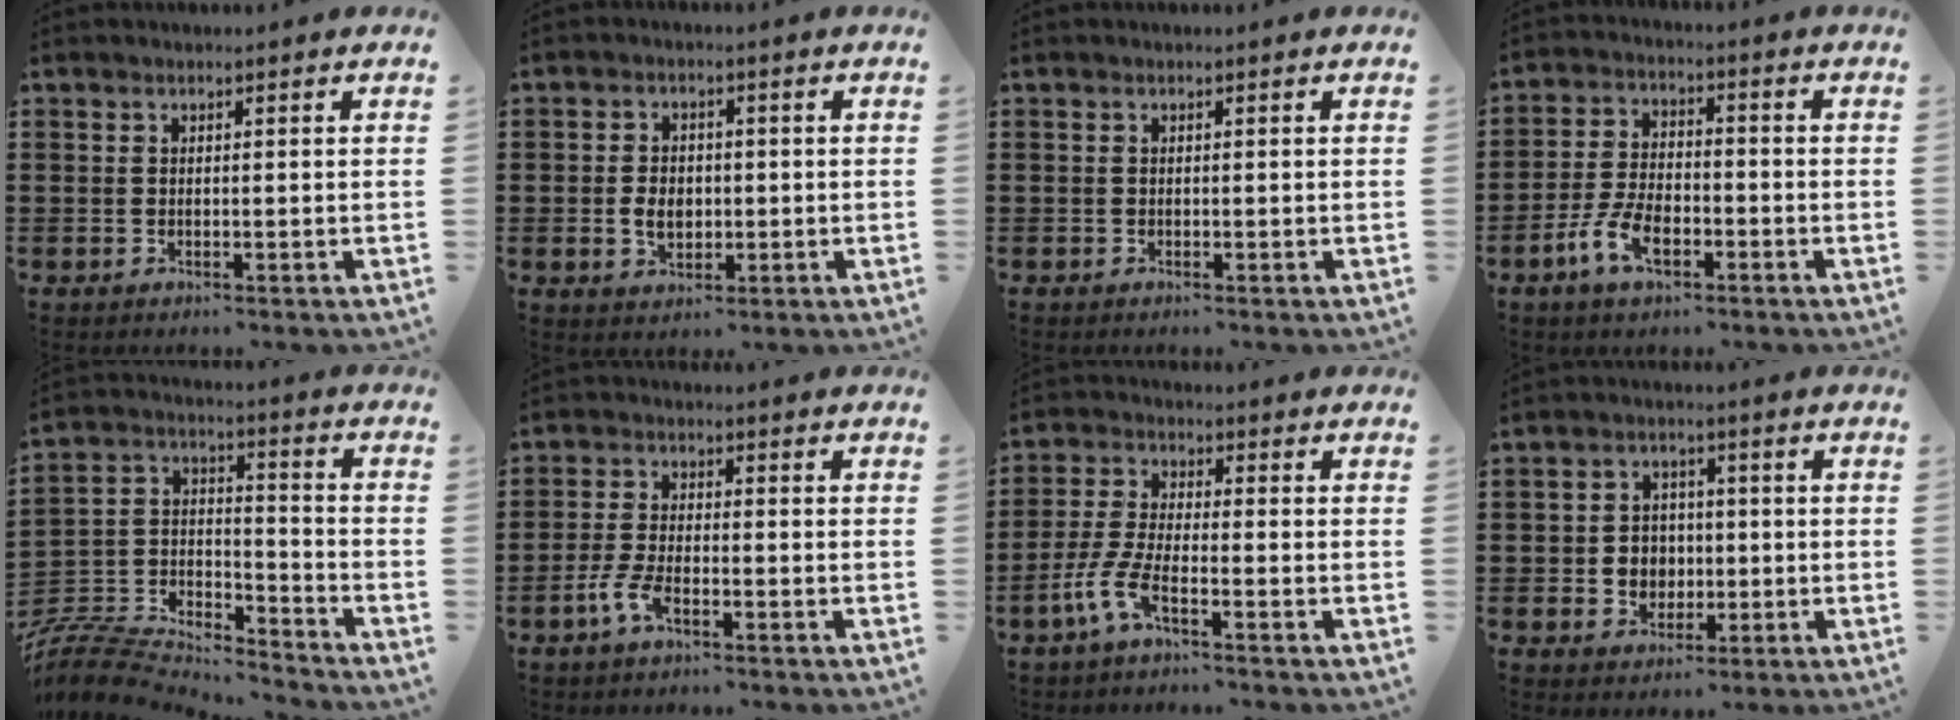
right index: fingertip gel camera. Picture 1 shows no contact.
{"total": 4.0, "force": [-0.5, 2.9, 2.7], "torque": [-0.048, 0.004, -0.012]}
{"total": 0.0}
{"total": 6.7, "force": [-3.3, 3.3, 4.9], "torque": [-0.121, -0.003, -0.068]}
{"total": 8.1, "force": [-7.7, 1.9, 1.5], "torque": [-0.047, 0.001, -0.156]}
{"total": 4.1, "force": [-2.4, 1.1, 3.0], "torque": [-0.079, -0.004, -0.053]}
{"total": 5.4, "force": [-3.4, 1.1, 4.0], "torque": [-0.110, -0.016, -0.071]}
{"total": 4.1, "force": [-0.6, 3.8, 1.4], "torque": [-0.033, 0.006, -0.016]}